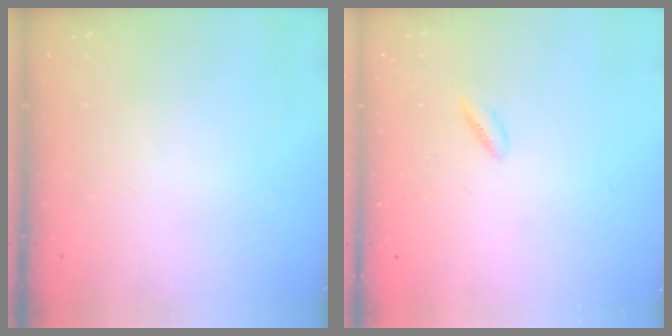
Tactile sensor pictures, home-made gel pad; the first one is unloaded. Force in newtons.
{"total": 1.8, "press": 1.6, "slide": 0.8}